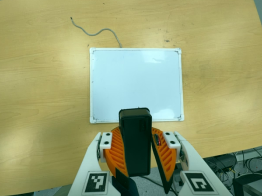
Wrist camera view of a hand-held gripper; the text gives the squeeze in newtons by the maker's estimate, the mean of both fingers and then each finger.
{"total": 9.9, "left": 10.1, "right": 9.6}